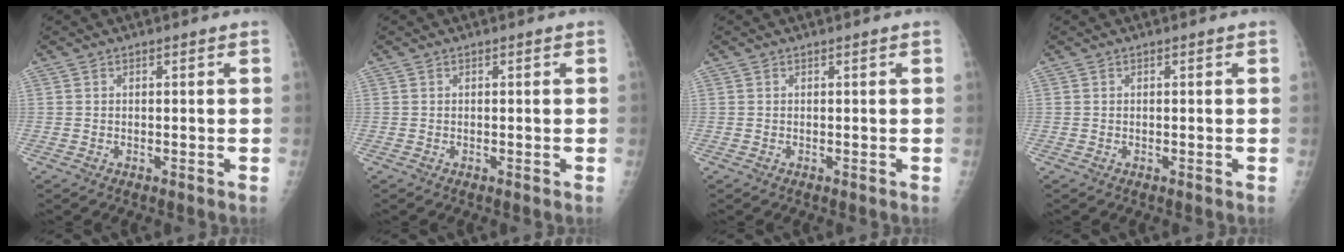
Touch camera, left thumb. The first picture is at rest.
{"total": 0.0}
{"total": 0.0}
{"total": 0.0}